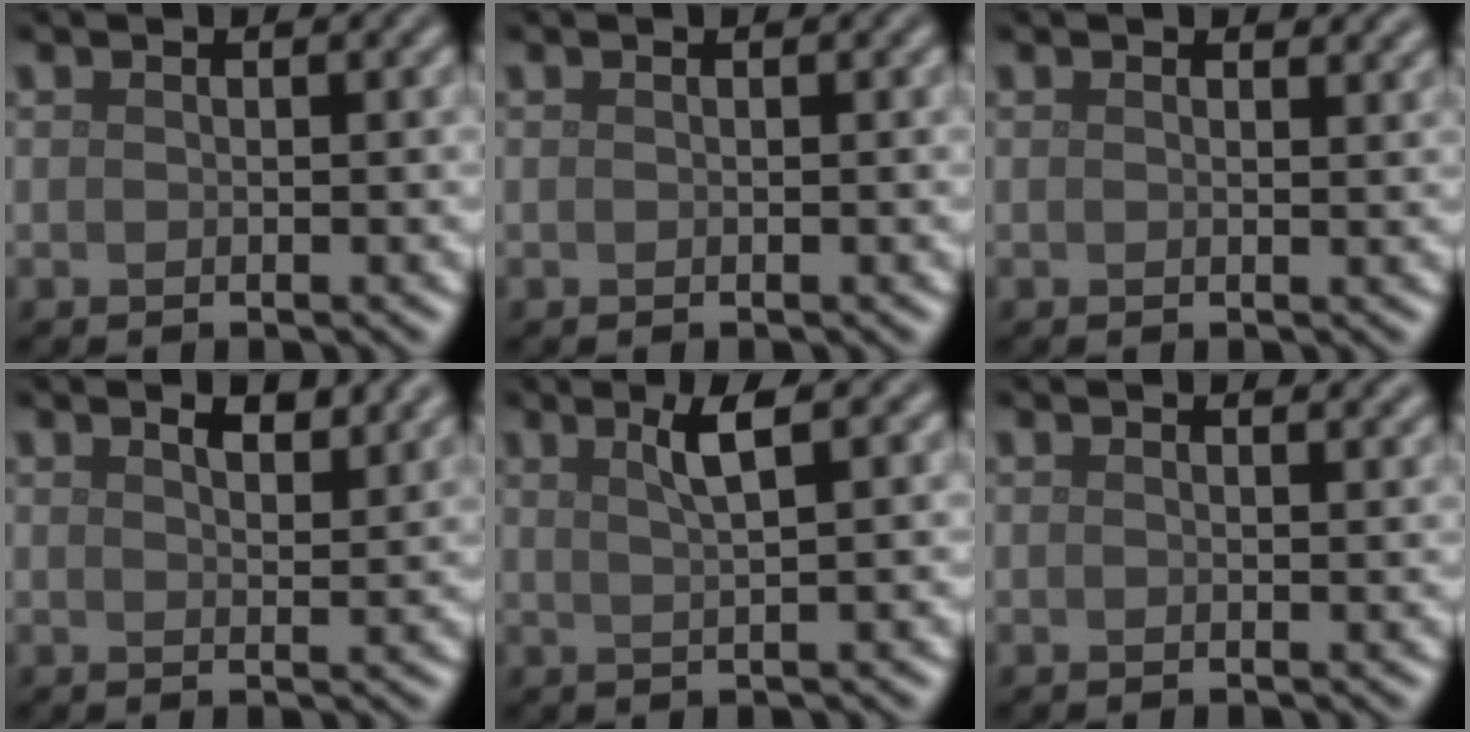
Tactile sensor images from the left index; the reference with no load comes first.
{"total": 0.0}
{"total": 0.9, "force": [0.8, 0.1, 0.3], "torque": [-0.004, -0.001, 0.013]}
{"total": 2.8, "force": [2.1, 0.8, 1.7], "torque": [-0.026, -0.001, 0.035]}
{"total": 2.9, "force": [1.3, 0.6, 2.6], "torque": [-0.037, 0.007, 0.019]}
{"total": 1.3, "force": [1.1, 0.3, 0.6], "torque": [-0.005, 0.001, 0.013]}